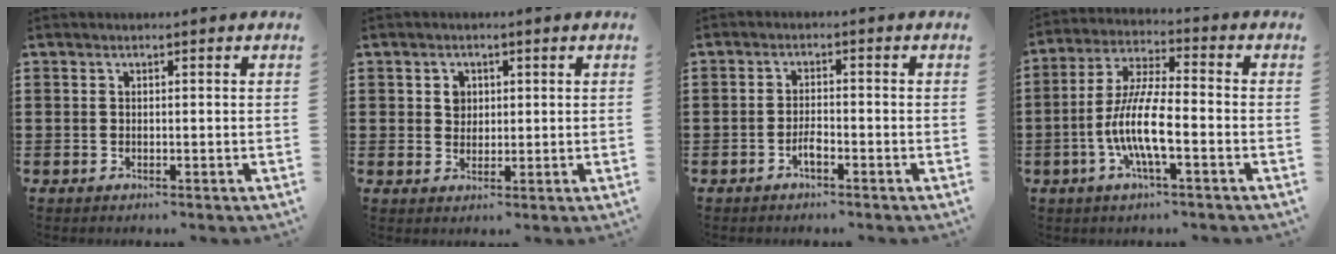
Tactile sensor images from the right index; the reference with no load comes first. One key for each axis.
{"total": 2.3, "fx": 0.8, "fy": 2.0, "fz": 0.8, "tx": -0.023, "ty": 0.011, "tz": 0.013}
{"total": 2.3, "fx": -1.5, "fy": 0.7, "fz": 1.7, "tx": -0.040, "ty": 0.000, "tz": -0.030}
{"total": 9.5, "fx": -2.9, "fy": 2.0, "fz": 8.8, "tx": -0.201, "ty": -0.017, "tz": -0.063}